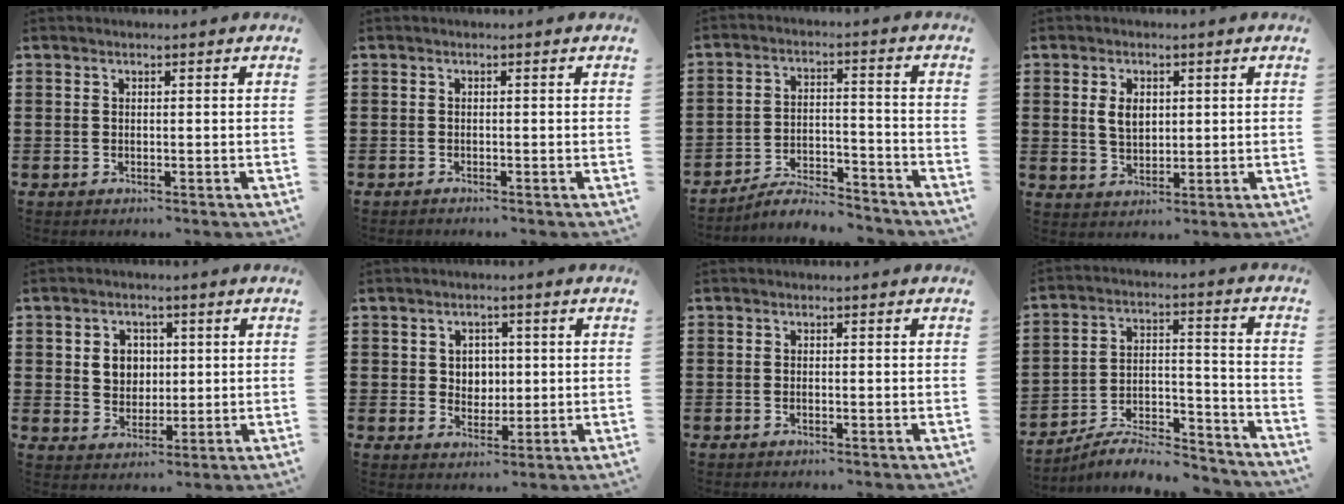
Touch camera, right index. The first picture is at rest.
{"total": 0.6, "force": [-0.5, -0.1, 0.0], "torque": [-0.002, -0.003, -0.011]}
{"total": 5.7, "force": [-5.4, 0.5, 1.6], "torque": [-0.035, 0.005, -0.106]}
{"total": 3.9, "force": [0.8, 2.4, 2.9], "torque": [-0.055, 0.007, 0.011]}
{"total": 4.4, "force": [0.9, 3.9, 1.9], "torque": [-0.045, 0.010, 0.012]}
{"total": 3.2, "force": [0.7, 2.9, 1.1], "torque": [-0.034, 0.011, 0.010]}
{"total": 0.5, "force": [-0.3, 0.0, 0.4], "torque": [-0.010, -0.005, -0.004]}
{"total": 7.7, "force": [-7.0, 1.5, 2.8], "torque": [-0.040, 0.016, -0.133]}